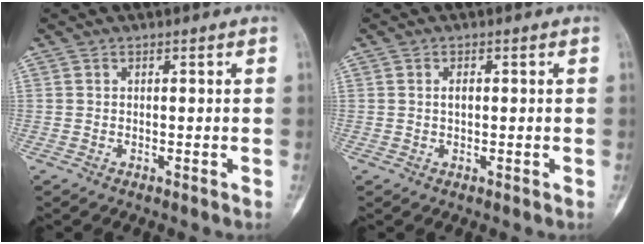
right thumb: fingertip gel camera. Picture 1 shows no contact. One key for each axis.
{"total": 1.4, "fx": 0.2, "fy": 0.8, "fz": 1.1, "tx": -0.020, "ty": 0.001, "tz": 0.003}